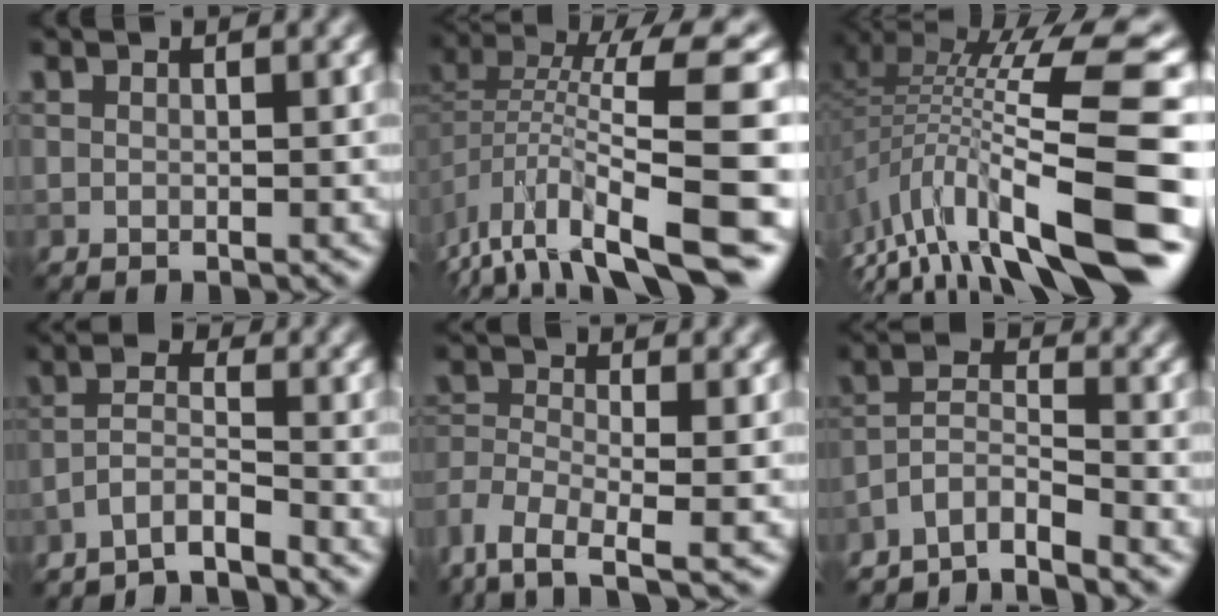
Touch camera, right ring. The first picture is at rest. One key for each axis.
{"total": 10.0, "fx": -3.7, "fy": 2.8, "fz": 8.9, "tx": -0.158, "ty": 0.028, "tz": -0.058}
{"total": 13.8, "fx": -5.6, "fy": 3.2, "fz": 12.2, "tx": -0.212, "ty": 0.019, "tz": -0.092}
{"total": 3.3, "fx": -2.8, "fy": 0.5, "fz": 1.7, "tx": -0.035, "ty": 0.007, "tz": -0.062}
{"total": 5.7, "fx": -4.0, "fy": 2.1, "fz": 3.6, "tx": -0.076, "ty": -0.008, "tz": -0.084}
{"total": 4.6, "fx": -4.1, "fy": 0.7, "fz": 1.8, "tx": -0.029, "ty": 0.001, "tz": -0.085}